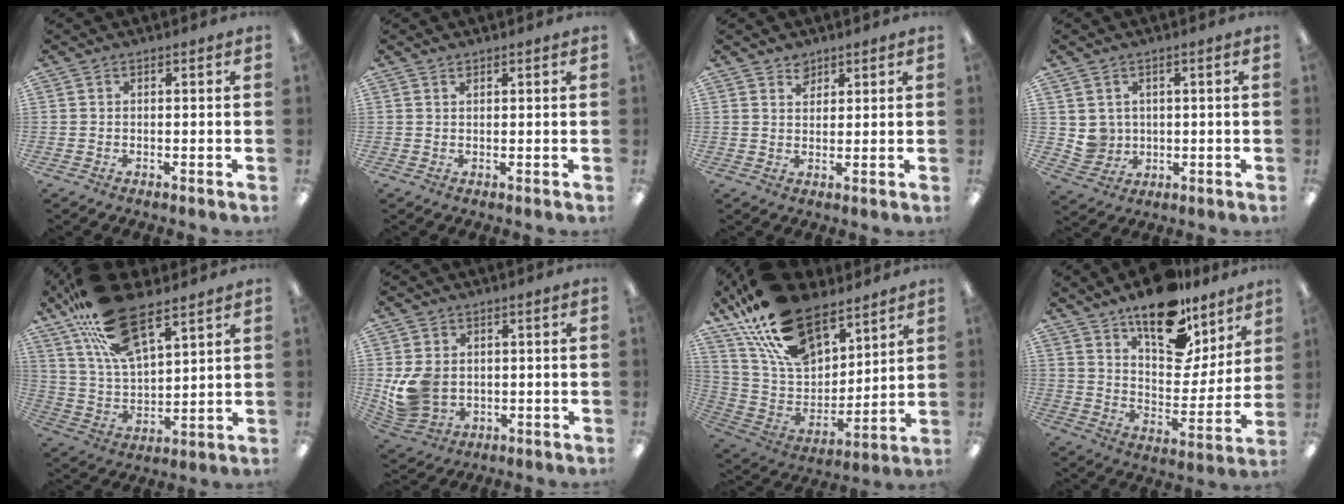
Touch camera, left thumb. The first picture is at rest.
{"total": 0.8, "force": [0.7, 0.3, 0.2], "torque": [-0.006, -0.001, 0.014]}
{"total": 3.4, "force": [2.6, 2.1, 0.7], "torque": [-0.003, -0.010, 0.048]}
{"total": 4.9, "force": [1.9, 4.5, 0.3], "torque": [-0.015, -0.003, 0.041]}
{"total": 21.2, "force": [13.6, 9.3, 13.4], "torque": [-0.248, -0.051, 0.244]}
{"total": 9.4, "force": [0.1, 7.6, 5.4], "torque": [-0.123, 0.004, 0.005]}
{"total": 23.5, "force": [15.8, 12.3, 12.3], "torque": [-0.232, -0.079, 0.292]}
{"total": 18.3, "force": [13.8, 8.1, 8.9], "torque": [-0.133, -0.095, 0.239]}